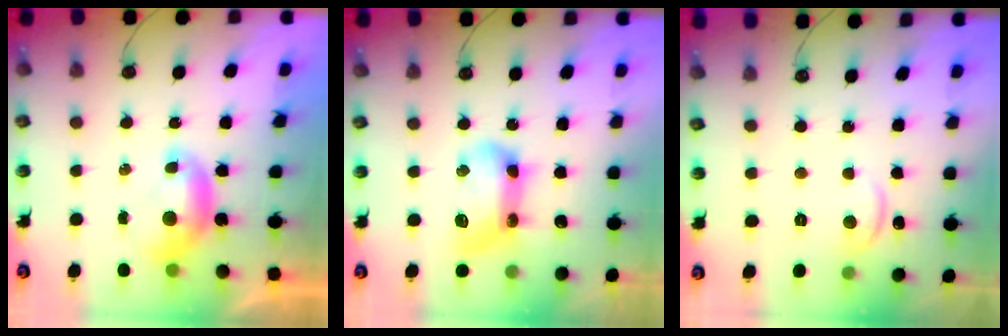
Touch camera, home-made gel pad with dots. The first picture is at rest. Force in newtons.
{"total": 12.0, "press": 12.0, "slide": 0.5}
{"total": 0.6, "press": 0.2, "slide": 0.6}